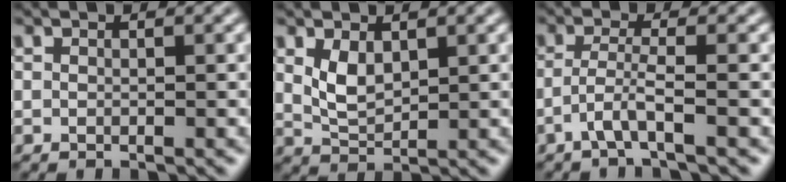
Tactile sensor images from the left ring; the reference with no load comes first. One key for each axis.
{"total": 2.6, "fx": 1.1, "fy": 1.5, "fz": 1.9, "tx": -0.046, "ty": -0.005, "tz": 0.028}
{"total": 2.4, "fx": -1.3, "fy": 0.1, "fz": 2.0, "tx": -0.044, "ty": 0.004, "tz": -0.033}